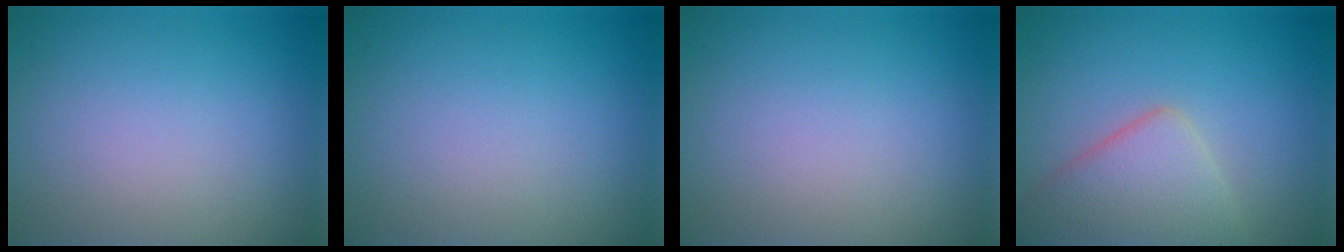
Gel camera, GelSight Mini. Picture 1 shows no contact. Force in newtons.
{"total": 0.0}
{"total": 0.0}
{"total": 5.2, "press": 5.2, "slide": 0.3}